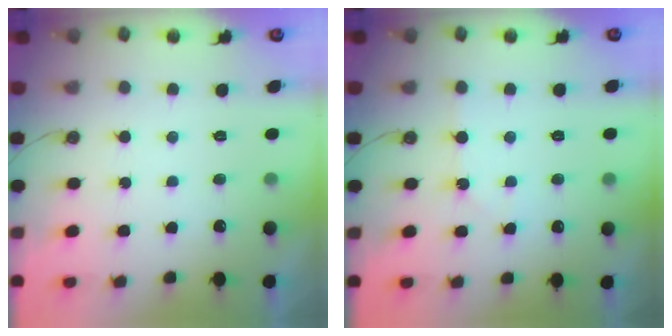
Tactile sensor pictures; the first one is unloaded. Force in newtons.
{"total": 3.3, "press": 3.2, "slide": 0.5}